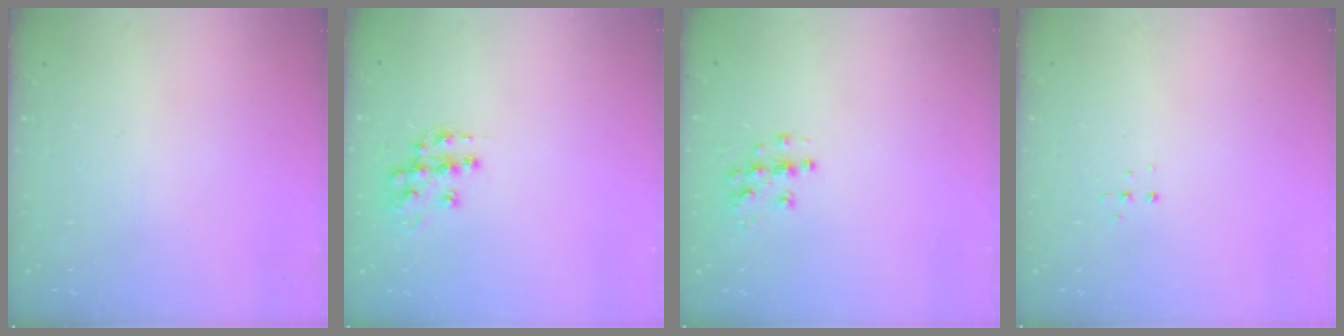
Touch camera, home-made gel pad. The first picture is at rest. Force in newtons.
{"total": 10.6, "press": 10.6, "slide": 0.6}
{"total": 7.3, "press": 7.3, "slide": 0.2}
{"total": 3.6, "press": 3.5, "slide": 0.8}